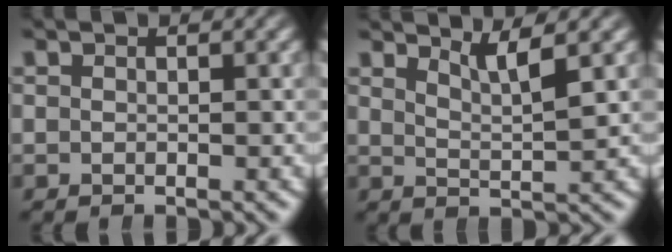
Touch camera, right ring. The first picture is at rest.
{"total": 3.0, "force": [2.5, -0.3, 1.7], "torque": [-0.038, -0.011, 0.045]}